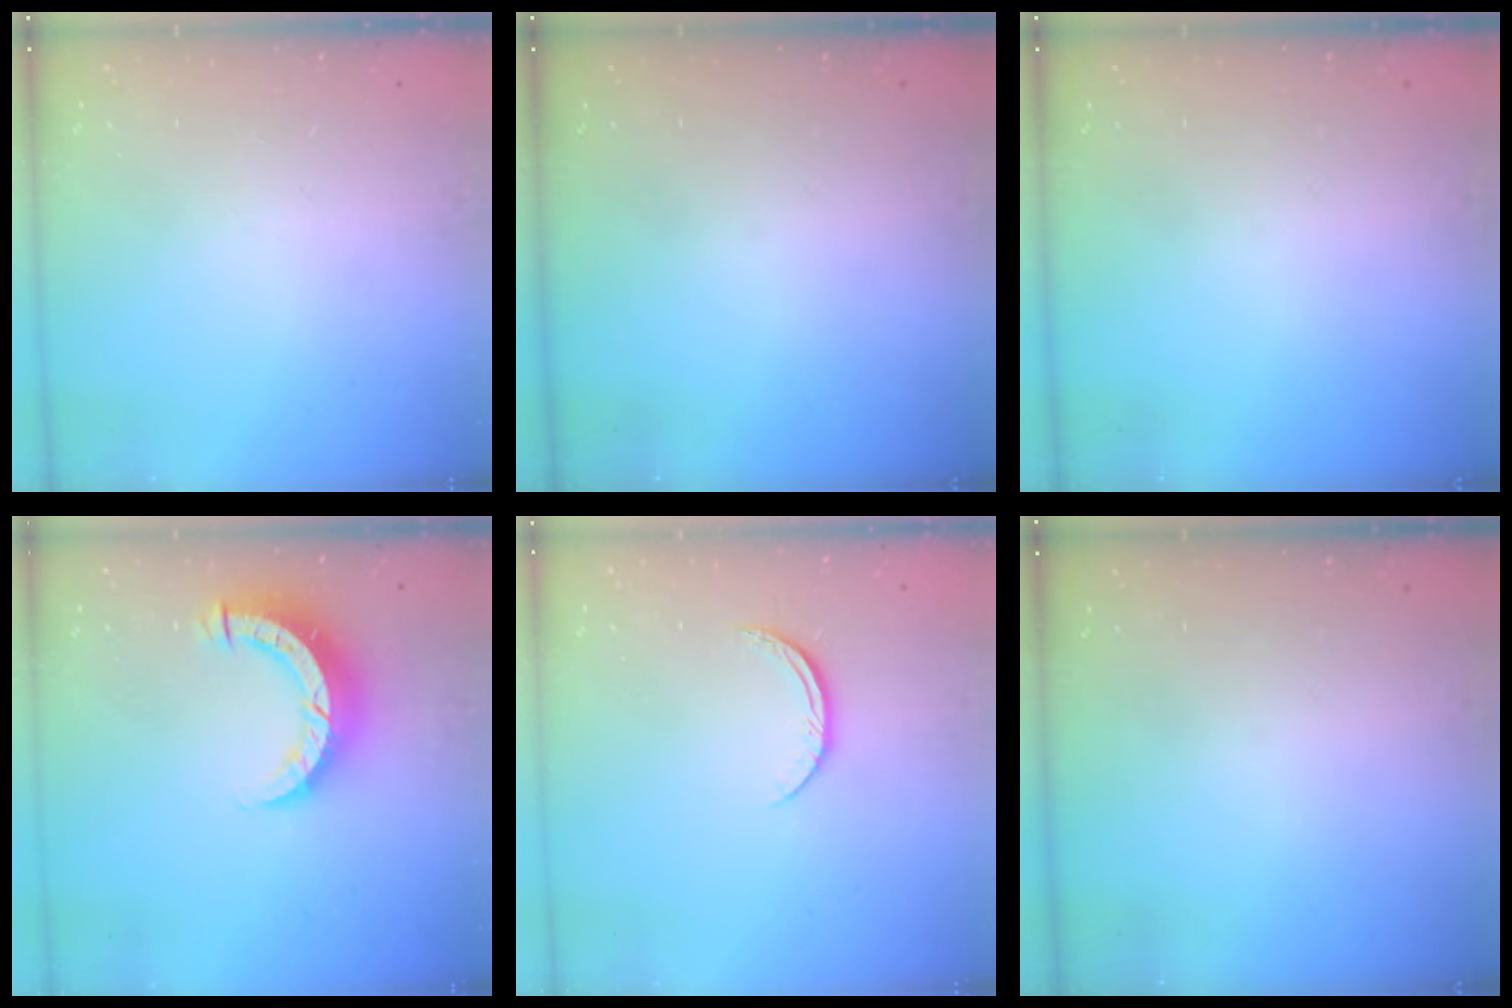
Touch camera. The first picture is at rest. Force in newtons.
{"total": 0.0}
{"total": 0.0}
{"total": 8.3, "press": 8.2, "slide": 1.1}
{"total": 6.2, "press": 6.1, "slide": 0.7}
{"total": 0.0}